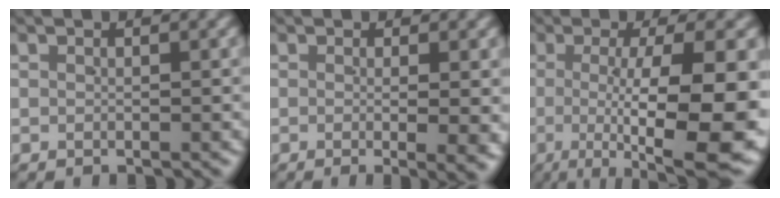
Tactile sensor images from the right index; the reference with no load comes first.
{"total": 4.0, "force": [-1.0, 0.0, 3.8], "torque": [-0.038, -0.005, -0.015]}
{"total": 11.0, "force": [-1.7, 2.8, 10.5], "torque": [-0.146, -0.004, -0.017]}